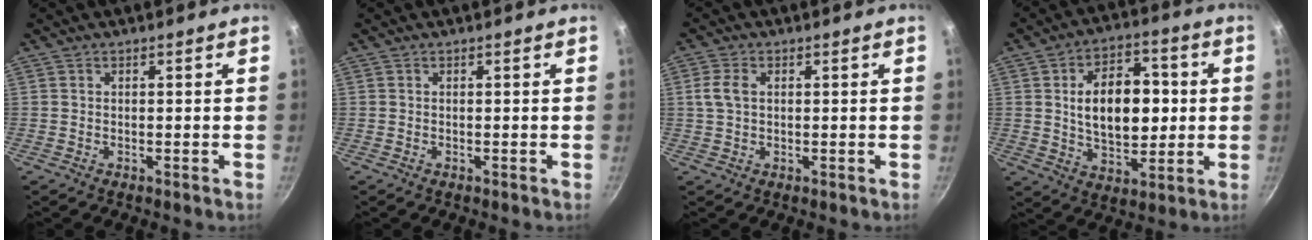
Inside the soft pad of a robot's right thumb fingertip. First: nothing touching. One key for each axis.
{"total": 0.0}
{"total": 3.8, "fx": 0.7, "fy": 2.5, "fz": 2.8, "tx": -0.066, "ty": 0.006, "tz": 0.012}
{"total": 15.3, "fx": 1.6, "fy": 9.2, "fz": 12.0, "tx": -0.149, "ty": 0.006, "tz": 0.026}